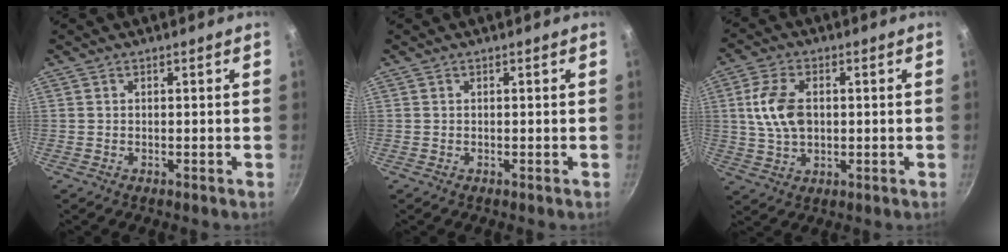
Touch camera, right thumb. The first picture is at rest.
{"total": 0.0}
{"total": 9.3, "force": [1.1, 5.9, 7.1], "torque": [-0.132, 0.005, 0.019]}